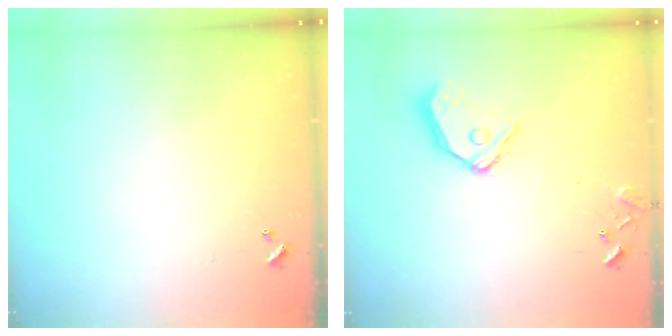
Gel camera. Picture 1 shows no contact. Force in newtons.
{"total": 14.2, "press": 14.0, "slide": 2.3}